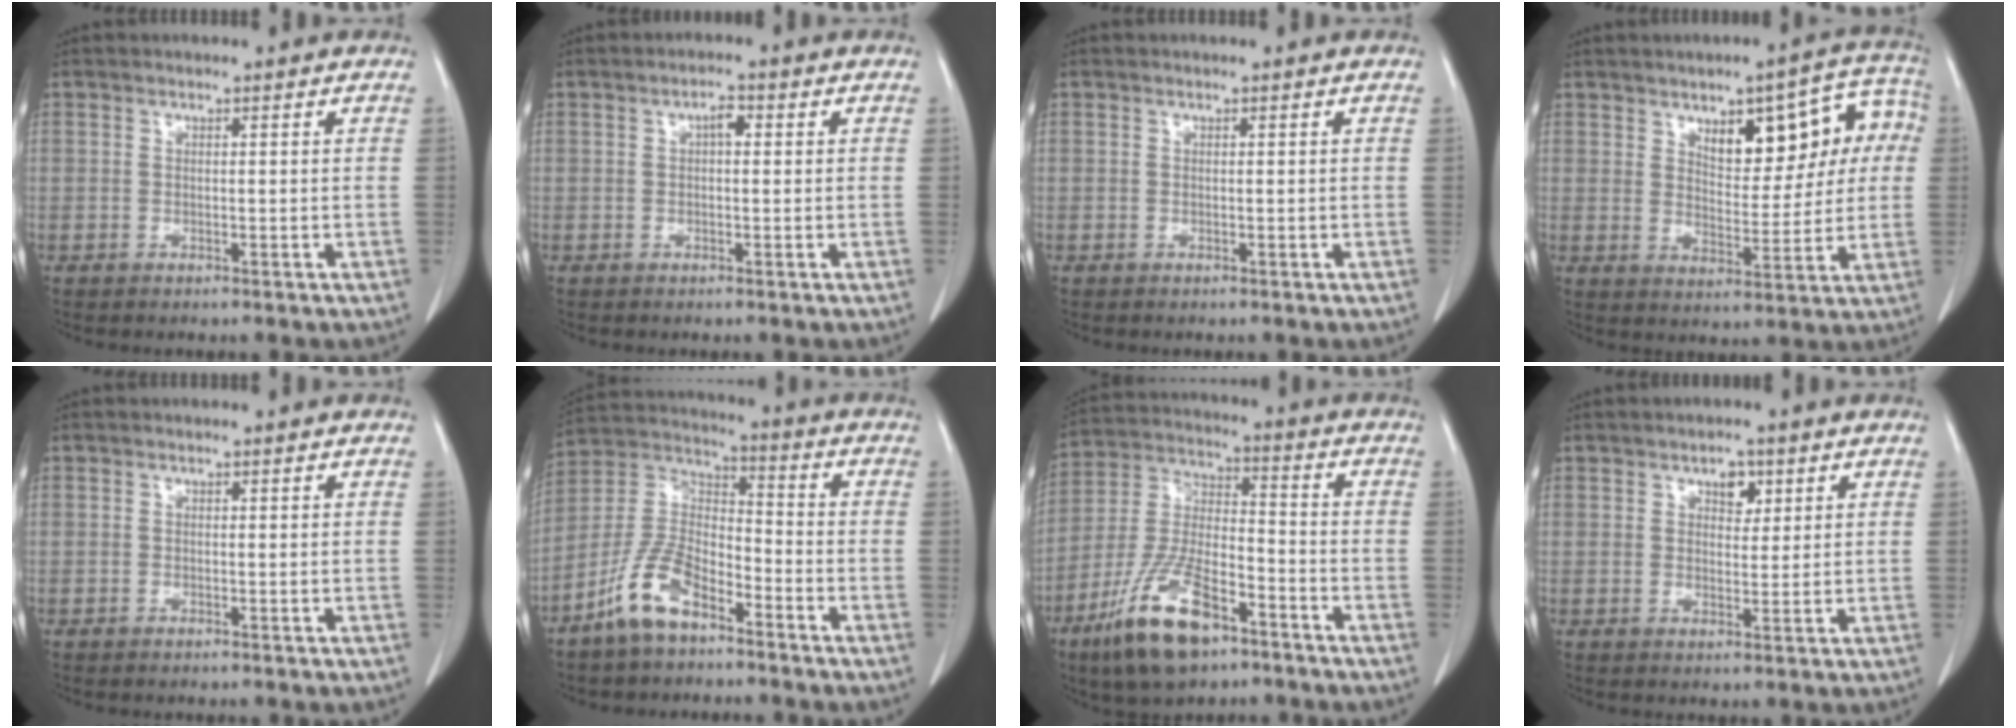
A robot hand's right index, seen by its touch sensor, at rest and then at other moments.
{"total": 1.9, "force": [0.4, 0.8, 1.7], "torque": [-0.025, 0.007, 0.003]}
{"total": 0.0}
{"total": 12.5, "force": [4.1, 5.7, 10.4], "torque": [-0.120, 0.034, 0.060]}
{"total": 0.0}
{"total": 10.8, "force": [-7.0, 4.2, 7.0], "torque": [-0.158, 0.004, -0.142]}
{"total": 14.8, "force": [-9.0, 4.6, 10.8], "torque": [-0.227, -0.014, -0.167]}
{"total": 3.0, "force": [1.5, 1.8, 1.8], "torque": [-0.023, 0.002, 0.023]}